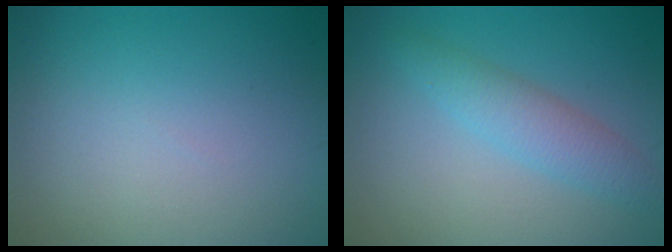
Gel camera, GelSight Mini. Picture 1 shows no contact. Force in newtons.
{"total": 2.8, "press": 2.8, "slide": 0.0}